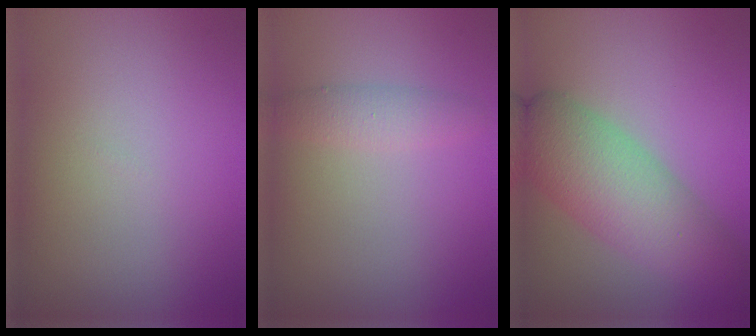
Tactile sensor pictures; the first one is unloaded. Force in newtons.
{"total": 1.9, "press": 1.9, "slide": 0.1}
{"total": 7.3, "press": 7.3, "slide": 0.3}